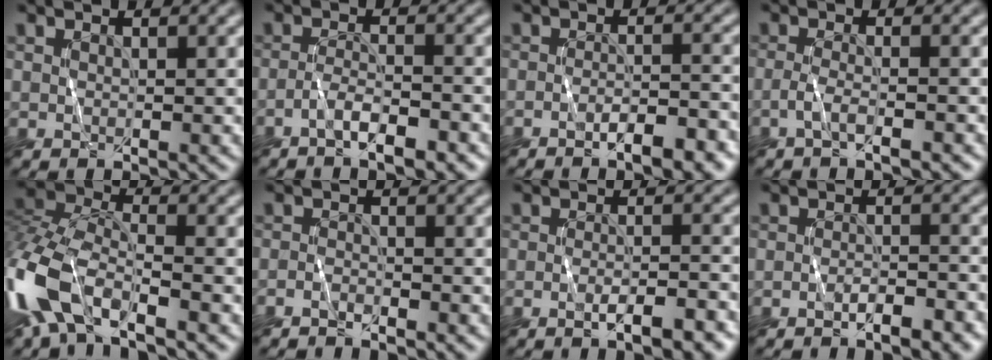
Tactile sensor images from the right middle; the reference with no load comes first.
{"total": 3.3, "force": [-2.5, 0.6, 2.1], "torque": [-0.036, 0.005, -0.045]}
{"total": 3.6, "force": [-2.5, 0.8, 2.5], "torque": [-0.033, 0.003, -0.036]}
{"total": 2.1, "force": [-1.4, 0.5, 1.5], "torque": [-0.018, 0.003, -0.031]}
{"total": 9.3, "force": [-5.1, 4.4, 6.4], "torque": [-0.150, -0.003, -0.112]}
{"total": 1.4, "force": [-1.4, -0.1, -0.2], "torque": [0.003, -0.001, -0.029]}
{"total": 3.3, "force": [-2.0, 0.7, 2.5], "torque": [-0.030, 0.001, -0.031]}
{"total": 2.6, "force": [-2.1, 0.5, 1.5], "torque": [-0.018, 0.005, -0.034]}